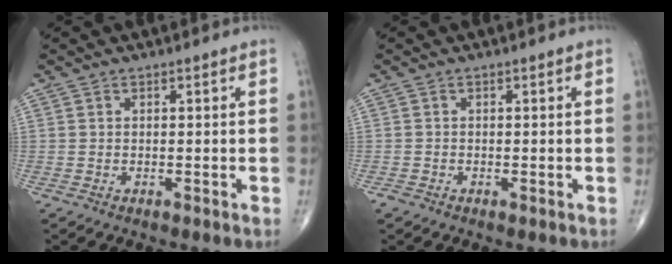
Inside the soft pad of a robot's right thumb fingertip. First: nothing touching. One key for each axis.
{"total": 1.5, "fx": -1.2, "fy": 0.8, "fz": 0.2, "tx": -0.004, "ty": 0.000, "tz": -0.028}